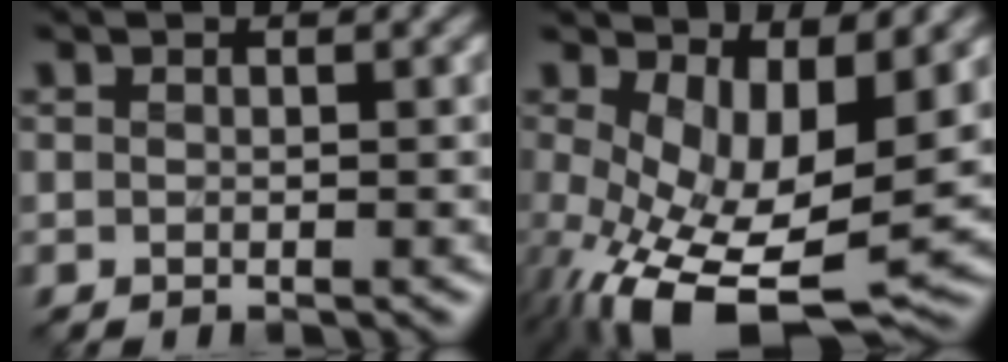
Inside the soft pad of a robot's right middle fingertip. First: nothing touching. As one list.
[{"total": 10.8, "force": [-1.7, 5.0, 9.4], "torque": [-0.185, -0.036, -0.010]}]